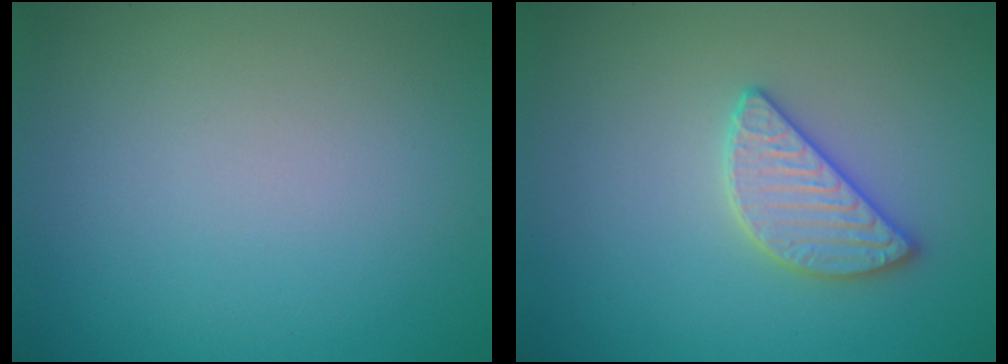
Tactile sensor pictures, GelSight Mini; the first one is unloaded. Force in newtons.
{"total": 2.8, "press": 2.8, "slide": 0.2}